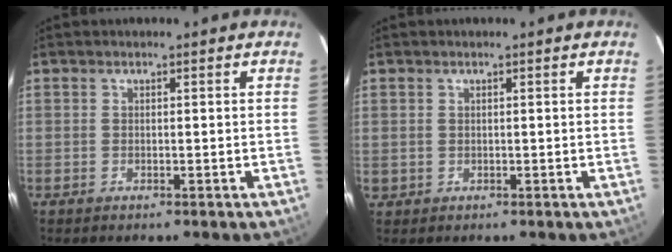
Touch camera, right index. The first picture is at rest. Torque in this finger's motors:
{"motor_torque": [-1.66, 0.30, -1.05, -0.21]}